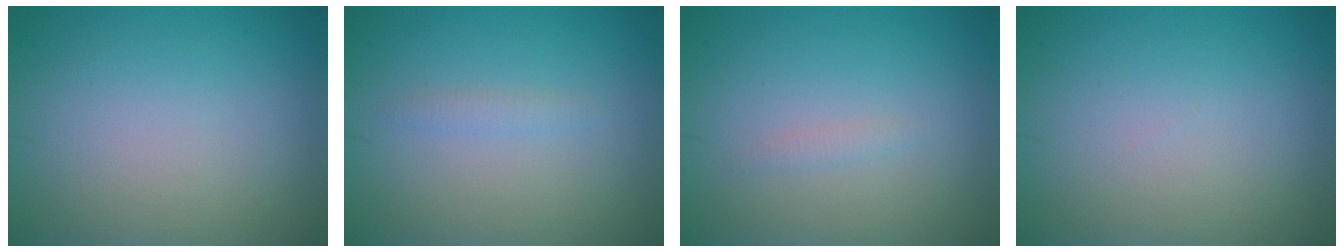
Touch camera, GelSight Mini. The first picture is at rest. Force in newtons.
{"total": 0.8, "press": 0.8, "slide": 0.1}
{"total": 0.7, "press": 0.6, "slide": 0.1}
{"total": 0.0}